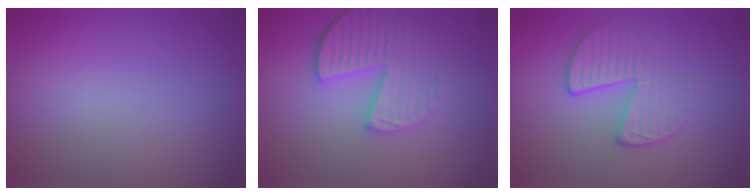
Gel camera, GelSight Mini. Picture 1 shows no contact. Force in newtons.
{"total": 4.9, "press": 3.9, "slide": 2.9}
{"total": 3.5, "press": 2.9, "slide": 2.0}